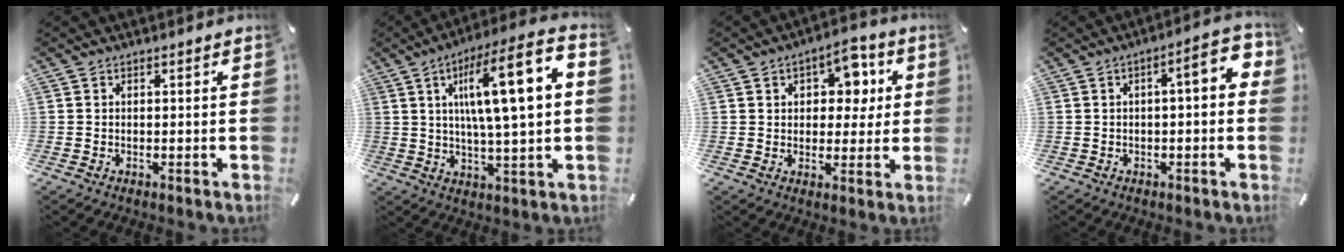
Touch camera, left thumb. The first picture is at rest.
{"total": 16.4, "force": [4.0, 3.8, 15.4], "torque": [-0.245, -0.006, 0.055]}
{"total": 8.6, "force": [2.8, 6.5, 4.9], "torque": [-0.055, -0.006, 0.042]}
{"total": 7.5, "force": [1.0, 2.6, 6.9], "torque": [-0.093, -0.011, 0.011]}